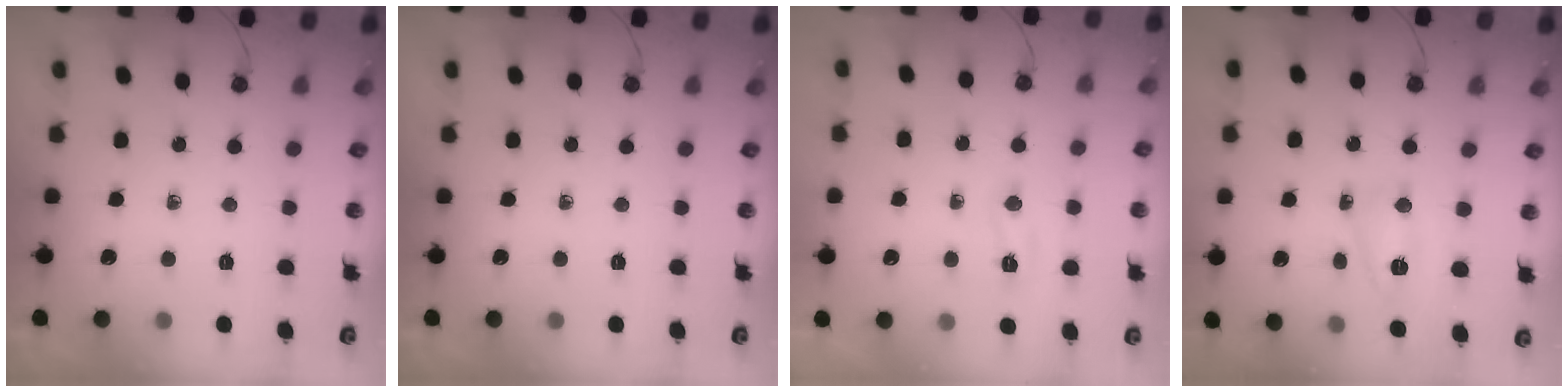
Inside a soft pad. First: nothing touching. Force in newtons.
{"total": 0.0}
{"total": 10.0, "press": 5.0, "slide": 8.7}
{"total": 4.8, "press": 4.6, "slide": 1.2}